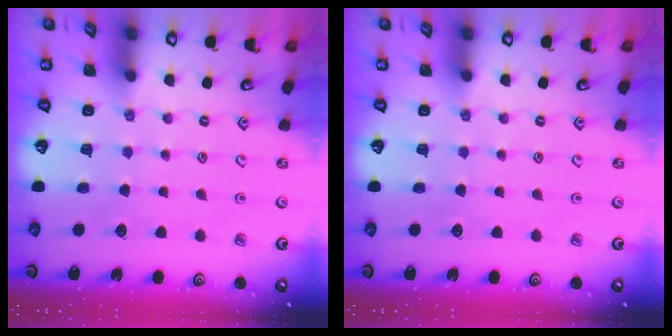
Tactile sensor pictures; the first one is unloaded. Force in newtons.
{"total": 0.0}